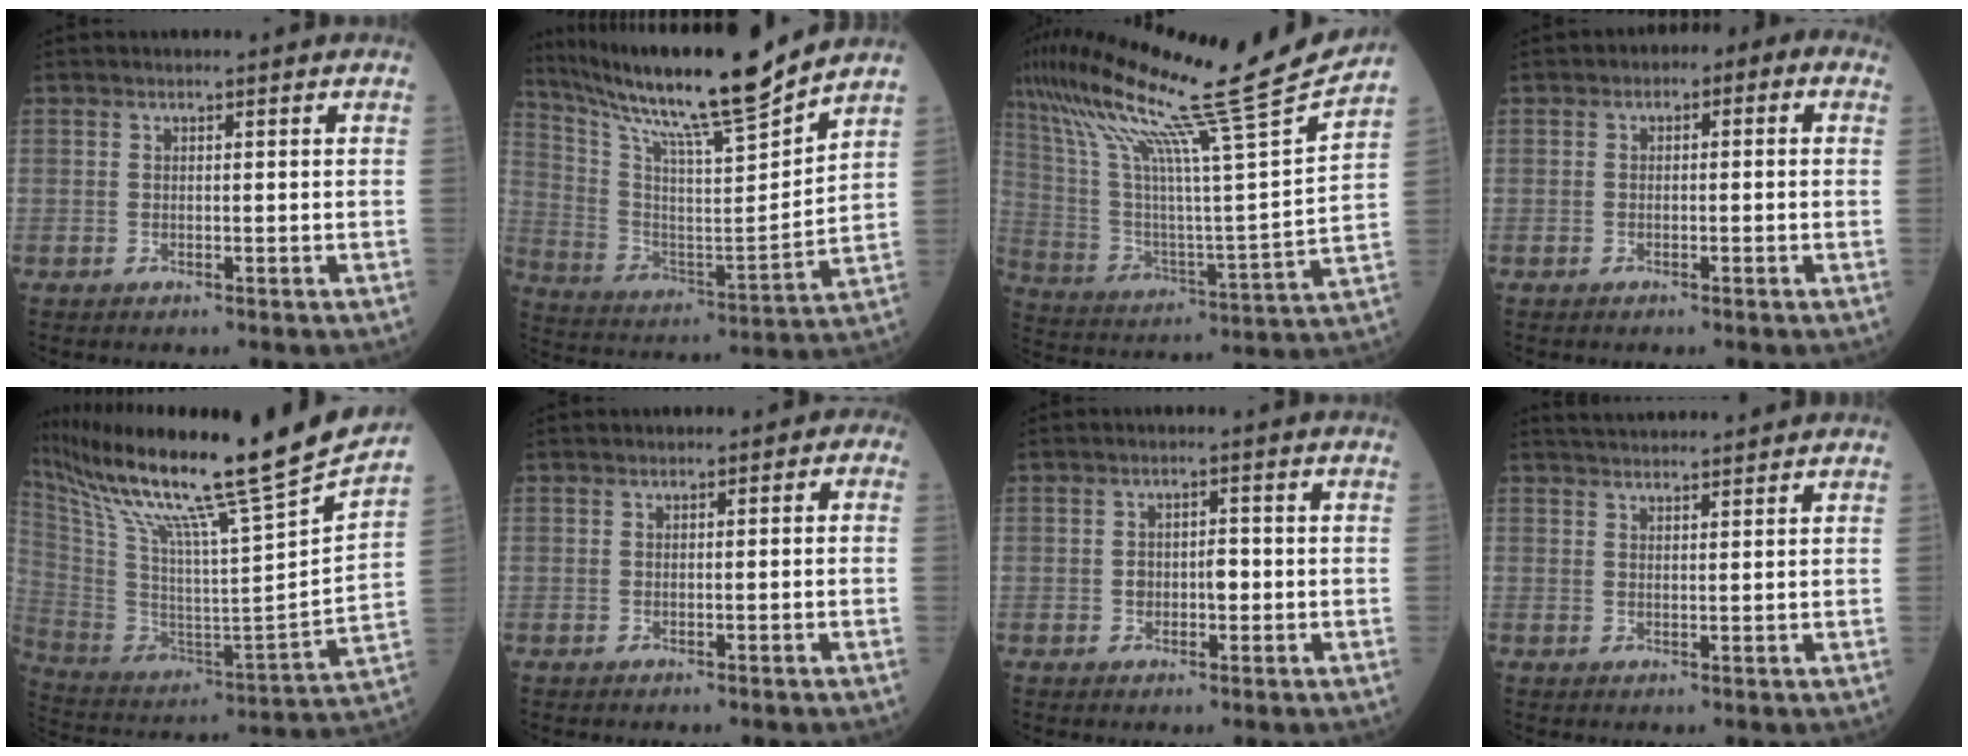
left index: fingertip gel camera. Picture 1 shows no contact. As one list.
[{"total": 19.9, "force": [17.0, -0.5, 10.3], "torque": [-0.192, -0.017, 0.287]}, {"total": 24.7, "force": [20.3, -2.8, 13.8], "torque": [-0.258, -0.042, 0.321]}, {"total": 3.6, "force": [0.3, 1.9, 3.0], "torque": [-0.034, 0.025, -0.009]}, {"total": 28.6, "force": [23.6, -2.0, 16.0], "torque": [-0.298, -0.085, 0.366]}, {"total": 1.2, "force": [-0.5, 0.9, 0.7], "torque": [-0.002, 0.007, -0.013]}, {"total": 2.6, "force": [-0.5, 1.5, 2.1], "torque": [-0.032, 0.007, -0.004]}, {"total": 7.3, "force": [6.8, 0.4, 2.6], "torque": [-0.043, 0.029, 0.099]}]